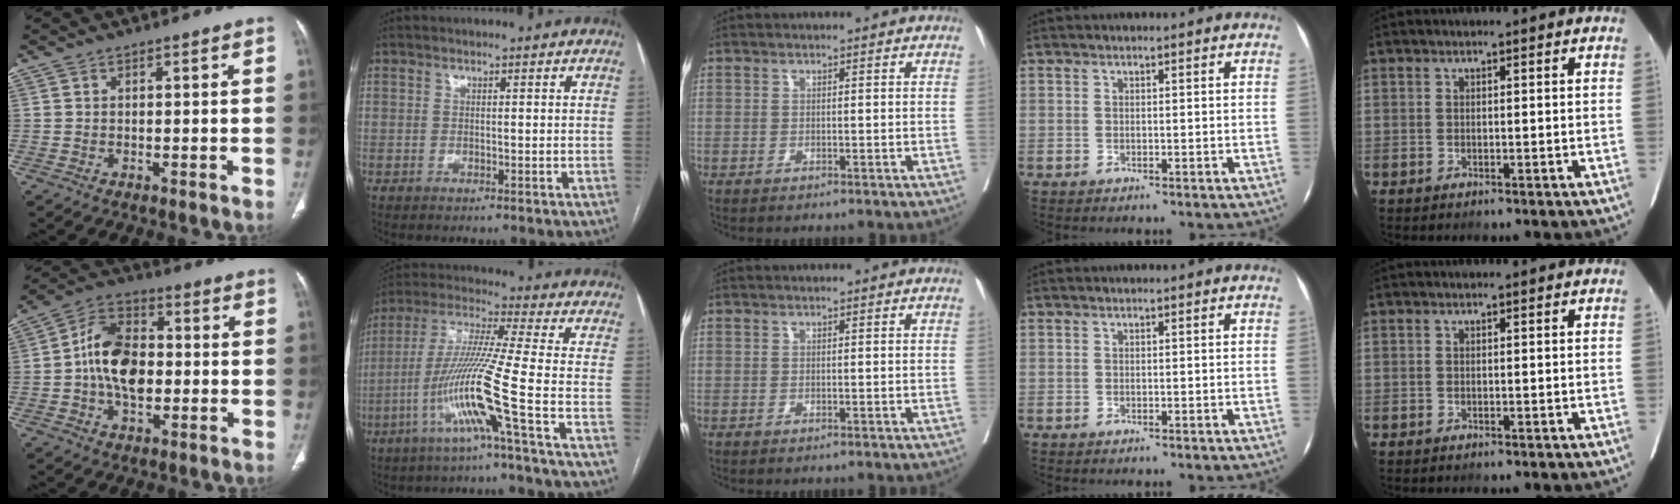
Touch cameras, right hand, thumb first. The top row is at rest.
{"thumb": {"total": 12.9, "force": [-0.9, 8.4, 9.7], "torque": [-0.151, 0.025, -0.023]}, "index": {"total": 12.7, "force": [-4.9, -2.4, 11.5], "torque": [-0.232, -0.009, -0.103]}}